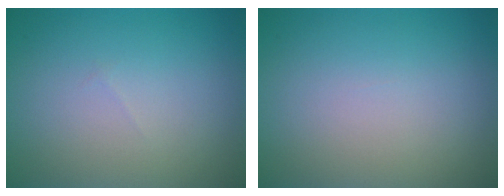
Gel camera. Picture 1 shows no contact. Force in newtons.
{"total": 0.0}